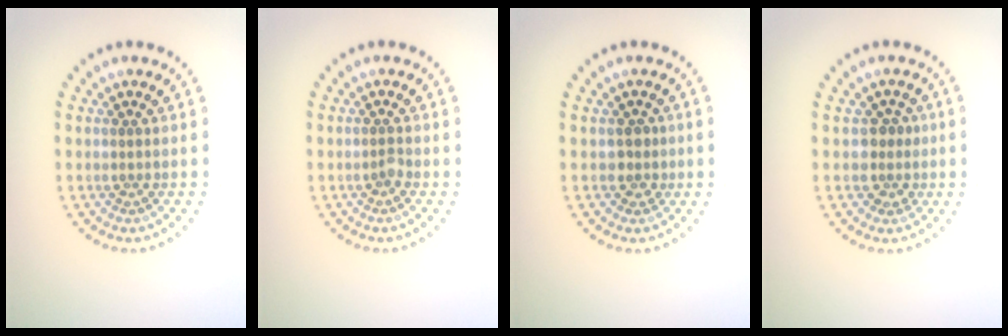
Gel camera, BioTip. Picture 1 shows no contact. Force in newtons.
{"total": 0.8, "press": 0.5, "slide": 0.6}
{"total": 1.5, "press": 1.3, "slide": 0.8}
{"total": 2.1, "press": 1.7, "slide": 1.2}